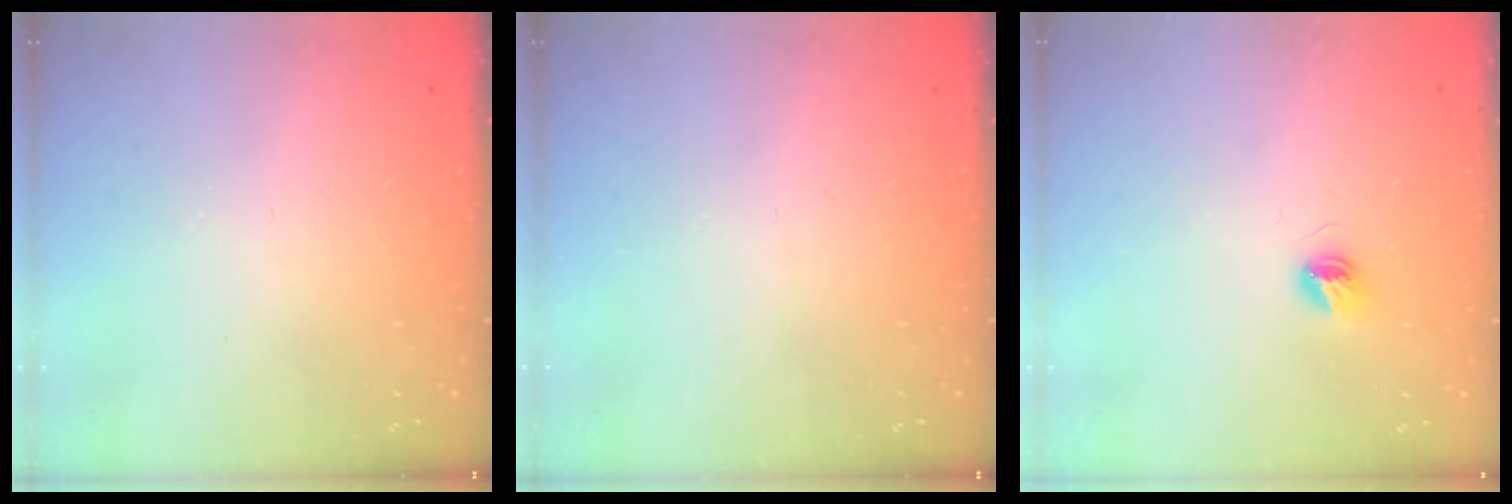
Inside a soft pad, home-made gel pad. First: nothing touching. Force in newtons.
{"total": 0.0}
{"total": 4.9, "press": 4.9, "slide": 0.4}